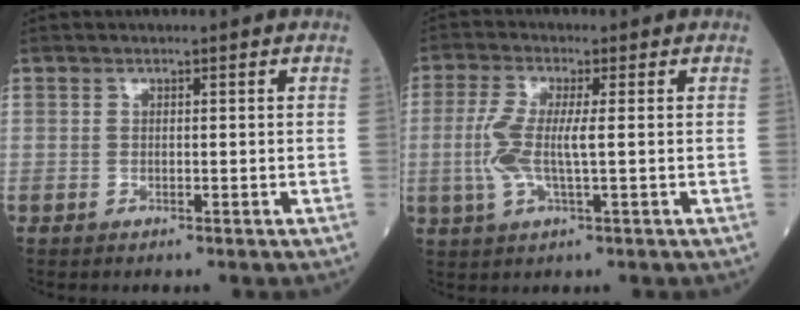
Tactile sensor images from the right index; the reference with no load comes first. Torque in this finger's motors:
{"motor_torque": [0.09, 0.05, 0.16, 0.12]}